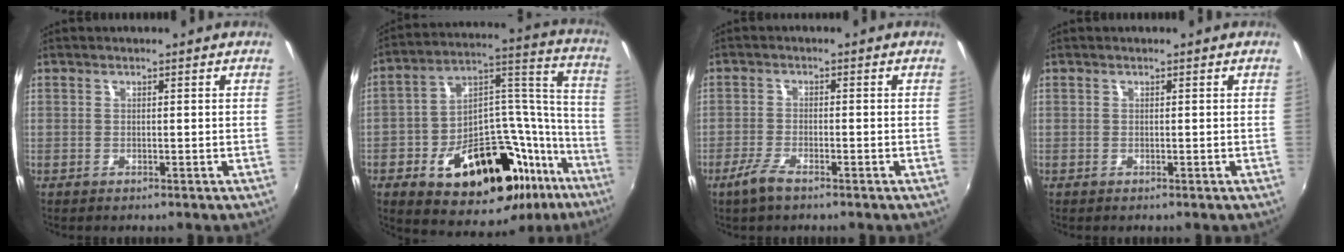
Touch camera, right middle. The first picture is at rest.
{"total": 29.1, "force": [-16.5, 16.3, 17.6], "torque": [-0.264, 0.063, -0.220]}
{"total": 4.1, "force": [-2.9, 1.0, 2.6], "torque": [-0.069, -0.007, -0.059]}
{"total": 0.0}